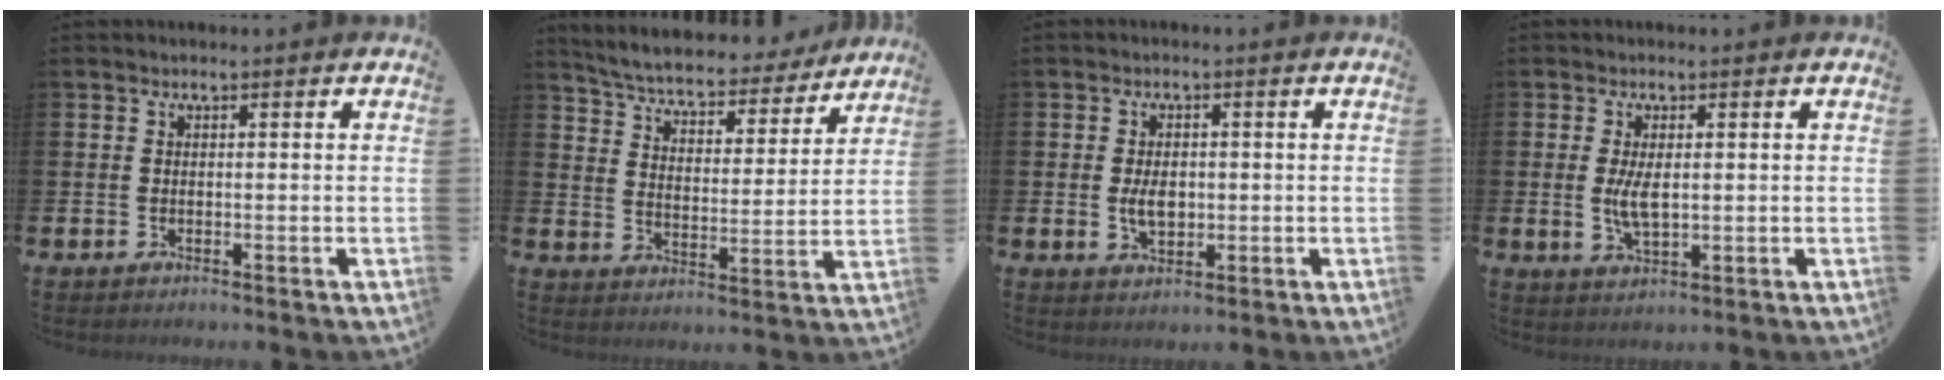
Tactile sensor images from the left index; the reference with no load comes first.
{"total": 5.6, "force": [5.4, 1.2, 1.2], "torque": [-0.053, -0.041, 0.088]}
{"total": 3.6, "force": [0.0, 2.2, 2.9], "torque": [-0.036, -0.001, -0.005]}
{"total": 4.1, "force": [0.3, 1.6, 3.7], "torque": [-0.068, 0.003, 0.004]}